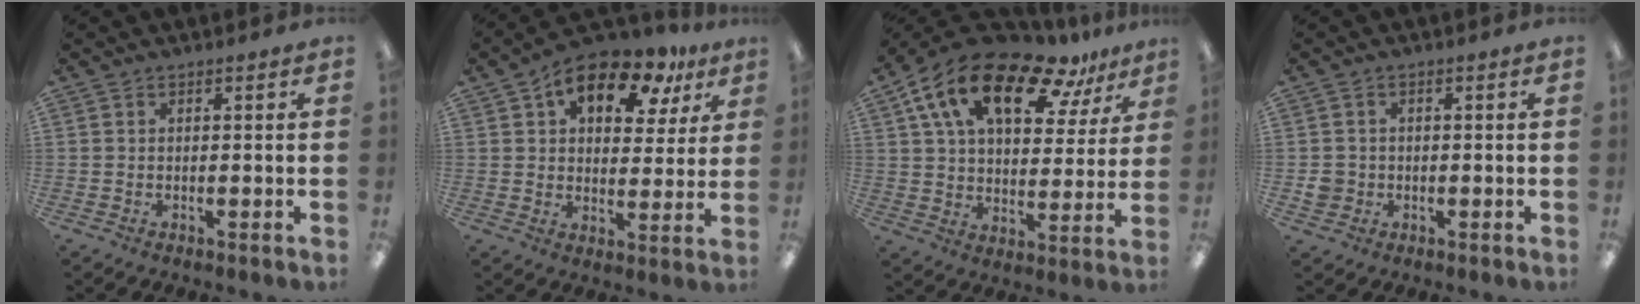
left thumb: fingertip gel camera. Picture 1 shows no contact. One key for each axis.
{"total": 13.4, "fx": 8.3, "fy": 6.9, "fz": 7.9, "tx": -0.115, "ty": -0.037, "tz": 0.142}
{"total": 20.7, "fx": 13.3, "fy": 9.3, "fz": 12.8, "tx": -0.226, "ty": -0.069, "tz": 0.229}
{"total": 3.3, "fx": -0.6, "fy": 3.1, "fz": 0.8, "tx": -0.008, "ty": 0.002, "tz": -0.013}